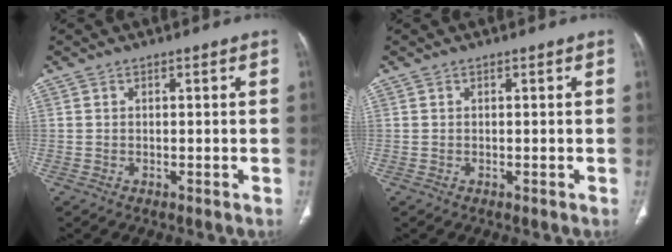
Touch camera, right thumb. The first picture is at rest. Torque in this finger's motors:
{"motor_torque": [-0.27, 0.27, -0.15, -0.15, 0.00]}